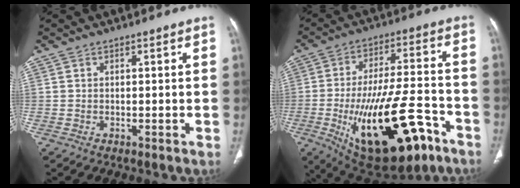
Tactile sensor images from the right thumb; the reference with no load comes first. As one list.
[{"total": 25.1, "force": [-11.0, 10.4, 20.0], "torque": [-0.312, 0.044, -0.153]}]